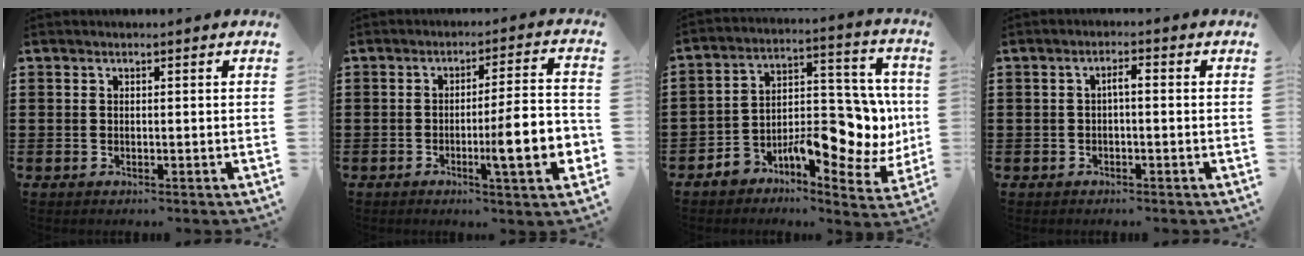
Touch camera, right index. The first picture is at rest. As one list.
[{"total": 10.3, "force": [-2.8, 1.3, 9.9], "torque": [-0.151, -0.007, -0.047]}, {"total": 11.4, "force": [-3.4, 6.2, 8.9], "torque": [-0.128, 0.008, -0.056]}, {"total": 1.8, "force": [-0.3, 0.4, 1.7], "torque": [-0.033, 0.005, -0.009]}]